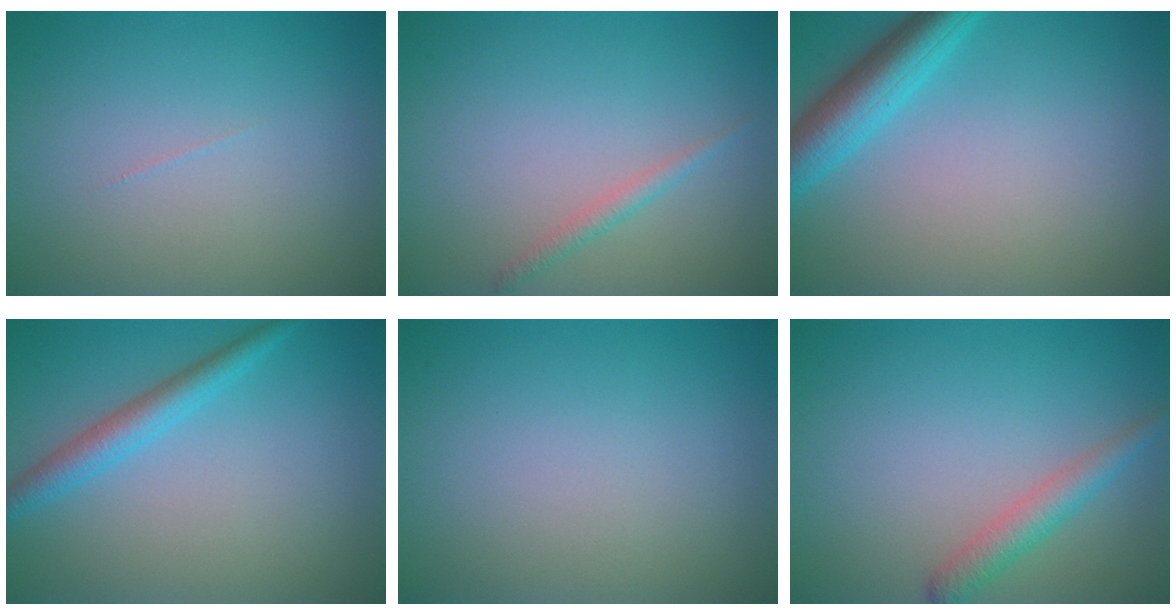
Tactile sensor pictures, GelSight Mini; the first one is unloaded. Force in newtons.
{"total": 1.2, "press": 1.2, "slide": 0.0}
{"total": 4.6, "press": 4.6, "slide": 0.2}
{"total": 2.9, "press": 2.9, "slide": 0.1}
{"total": 0.0}
{"total": 2.5, "press": 2.5, "slide": 0.1}